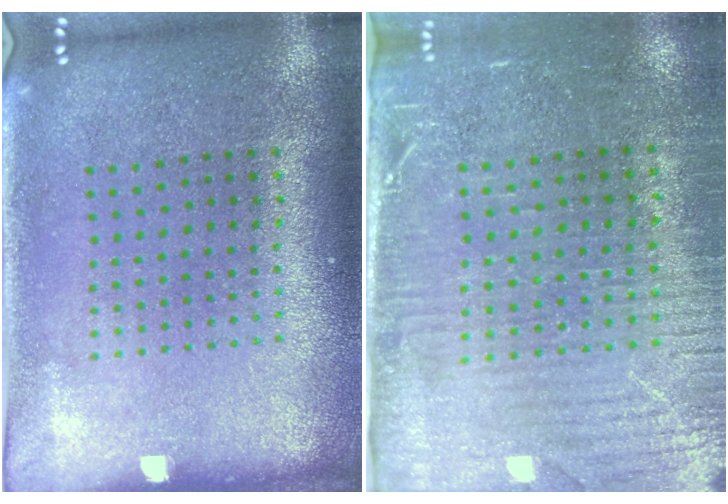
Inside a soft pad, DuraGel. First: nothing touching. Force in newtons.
{"total": 3.6, "press": 3.1, "slide": 1.7}